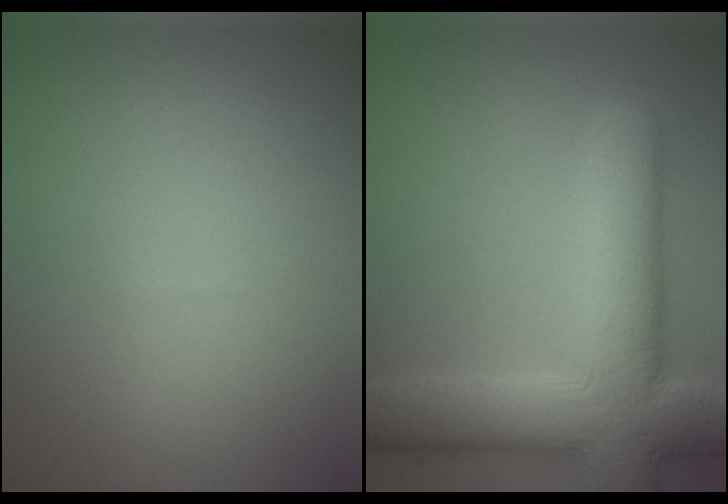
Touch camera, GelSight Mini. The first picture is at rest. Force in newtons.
{"total": 11.1, "press": 11.0, "slide": 1.0}